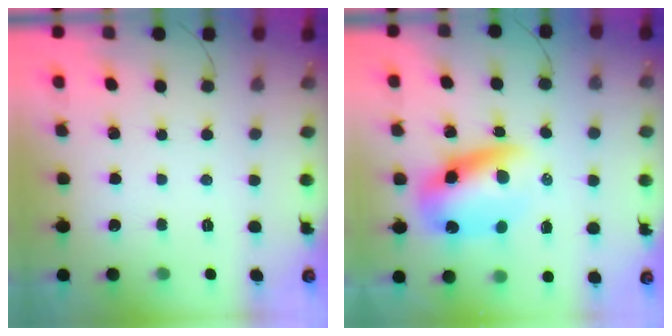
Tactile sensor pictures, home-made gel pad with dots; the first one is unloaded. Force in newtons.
{"total": 10.3, "press": 9.9, "slide": 2.8}